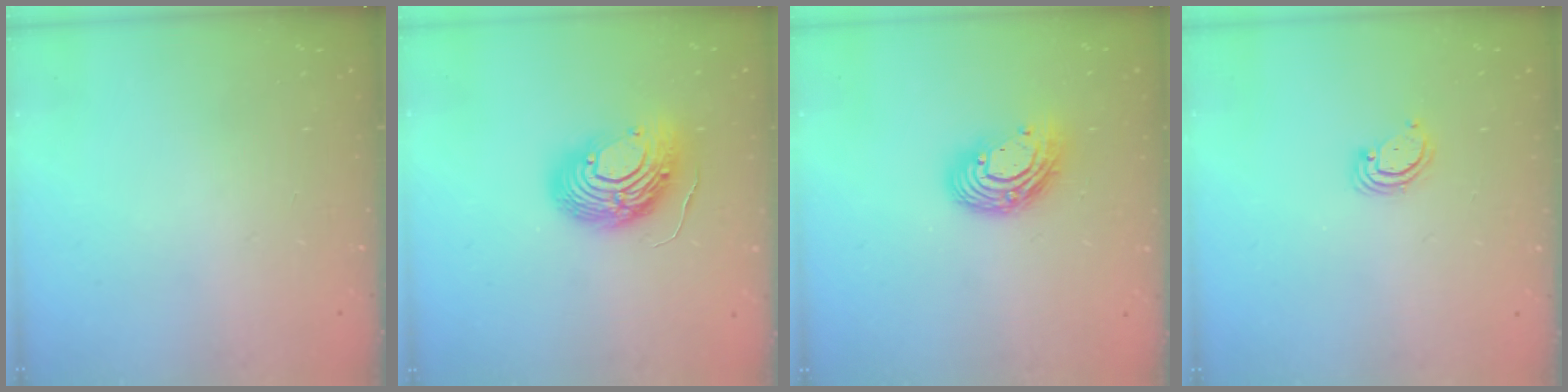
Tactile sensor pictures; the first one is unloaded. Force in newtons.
{"total": 13.9, "press": 13.8, "slide": 1.5}
{"total": 11.8, "press": 11.8, "slide": 0.8}
{"total": 3.0, "press": 3.0, "slide": 0.3}